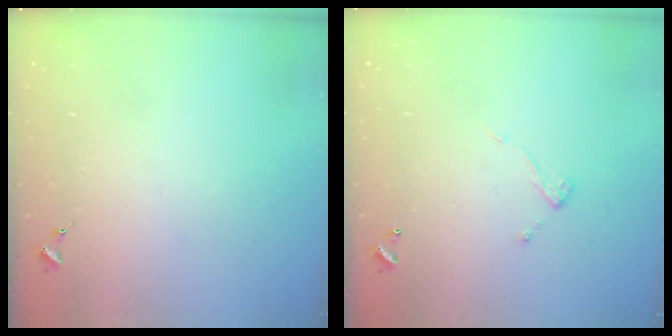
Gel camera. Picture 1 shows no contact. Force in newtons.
{"total": 5.3, "press": 5.3, "slide": 0.4}